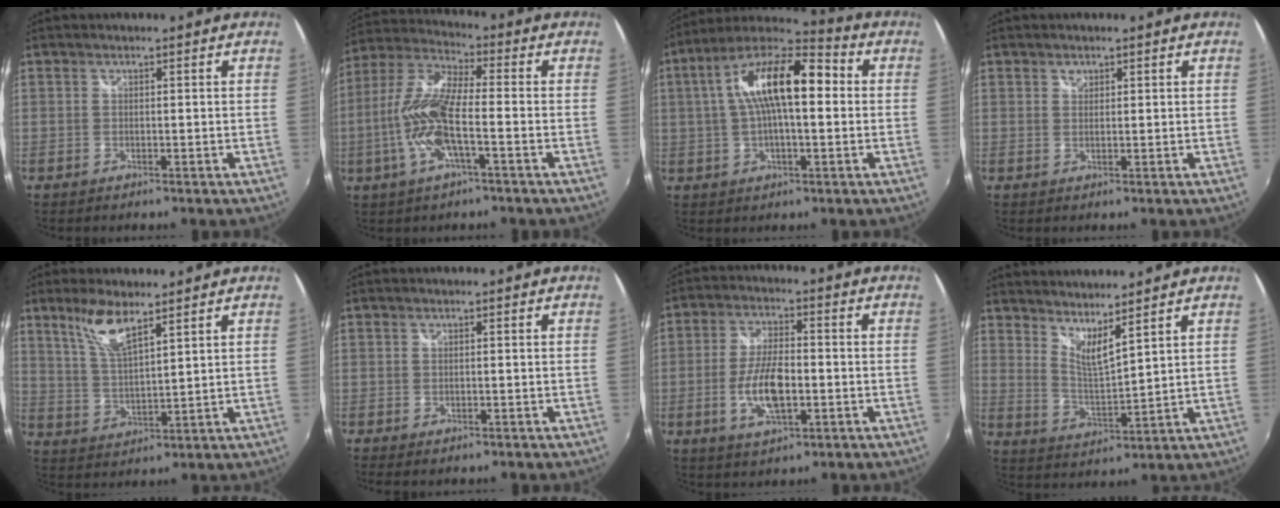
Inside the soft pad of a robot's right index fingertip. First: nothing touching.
{"total": 12.8, "force": [-3.5, 3.0, 11.9], "torque": [-0.254, -0.002, -0.070]}
{"total": 16.6, "force": [2.3, 6.1, 15.2], "torque": [-0.269, 0.026, 0.024]}
{"total": 1.2, "force": [0.7, 0.9, 0.3], "torque": [-0.002, 0.003, 0.010]}
{"total": 7.6, "force": [5.3, 1.6, 5.3], "torque": [-0.107, -0.002, 0.111]}
{"total": 1.4, "force": [-1.0, 0.6, 0.8], "torque": [-0.017, -0.007, -0.018]}
{"total": 9.5, "force": [-2.4, 3.9, 8.4], "torque": [-0.167, -0.003, -0.044]}
{"total": 7.1, "force": [6.0, 0.4, 3.7], "torque": [-0.057, -0.015, 0.104]}